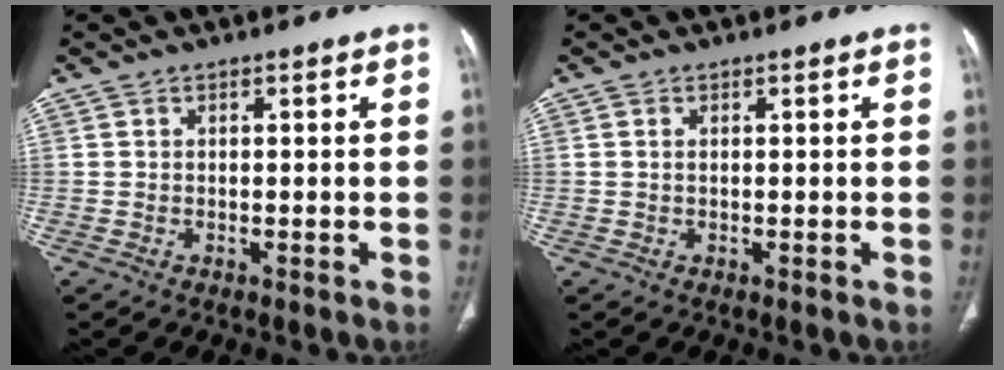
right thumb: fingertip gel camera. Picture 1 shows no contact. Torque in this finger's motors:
{"motor_torque": [0.07, -0.30, -0.44, 0.32, -0.03]}